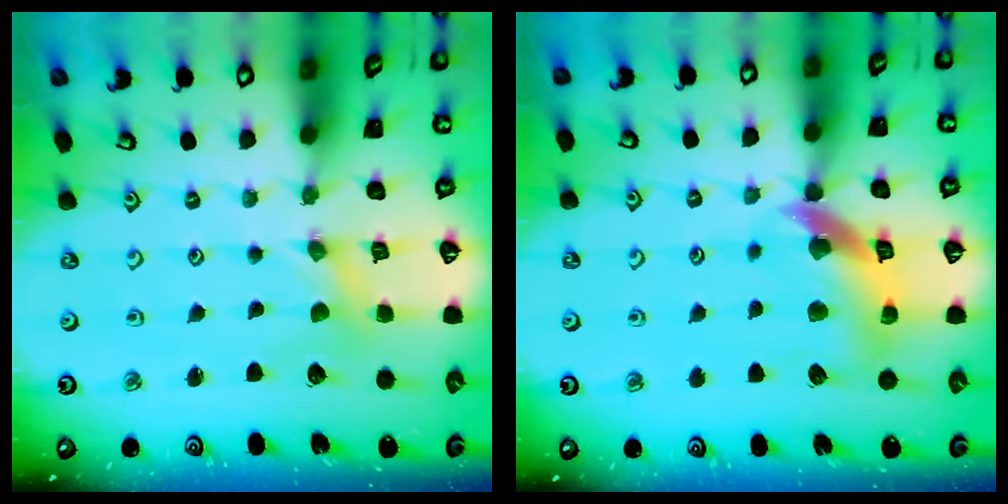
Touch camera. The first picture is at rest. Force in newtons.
{"total": 12.9, "press": 12.9, "slide": 1.6}